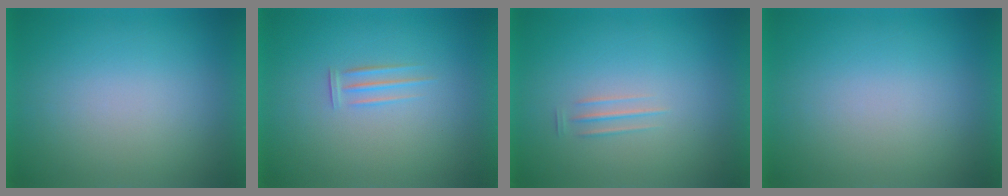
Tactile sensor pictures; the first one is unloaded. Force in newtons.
{"total": 1.6}
{"total": 1.4}
{"total": 0.0}